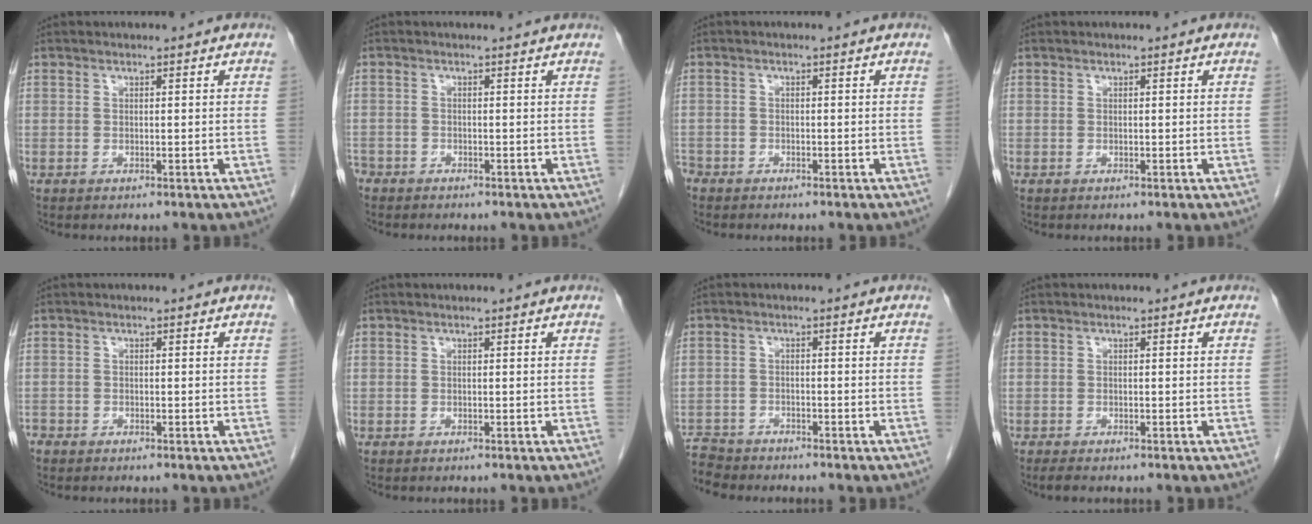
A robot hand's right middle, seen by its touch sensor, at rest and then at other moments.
{"total": 2.6, "force": [-1.7, 1.5, 1.1], "torque": [-0.020, 0.004, -0.023]}
{"total": 3.1, "force": [-2.7, 1.5, 0.6], "torque": [-0.017, 0.000, -0.047]}
{"total": 0.0}
{"total": 1.3, "force": [-1.1, 0.7, 0.2], "torque": [-0.011, -0.001, -0.021]}
{"total": 0.0}
{"total": 4.9, "force": [-4.8, 0.9, 0.0], "torque": [-0.002, -0.011, -0.090]}
{"total": 1.5, "force": [-1.1, 0.3, 0.8], "torque": [-0.022, -0.005, -0.016]}